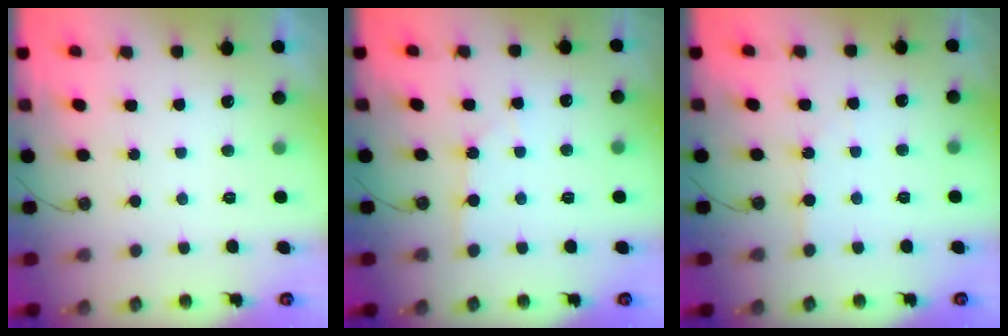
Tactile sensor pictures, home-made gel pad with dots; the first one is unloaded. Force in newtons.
{"total": 1.6, "press": 1.6, "slide": 0.3}
{"total": 2.7, "press": 2.7, "slide": 0.4}